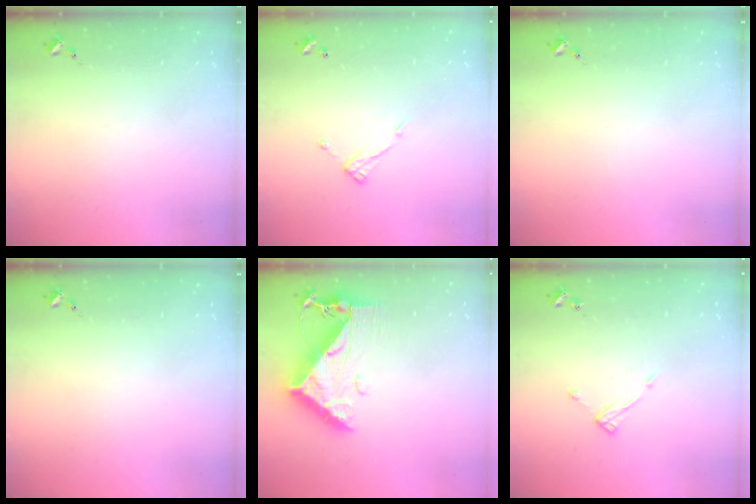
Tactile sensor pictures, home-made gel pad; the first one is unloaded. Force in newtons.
{"total": 8.2, "press": 8.1, "slide": 0.4}
{"total": 0.0}
{"total": 0.0}
{"total": 10.2, "press": 10.2, "slide": 1.0}
{"total": 7.1, "press": 7.1, "slide": 0.5}